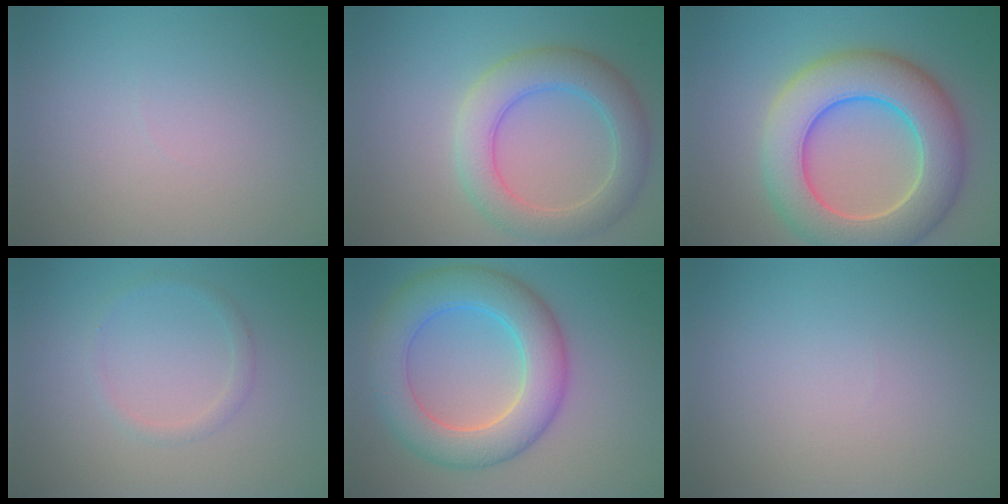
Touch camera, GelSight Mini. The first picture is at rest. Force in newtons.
{"total": 5.4, "press": 5.4, "slide": 0.3}
{"total": 10.1, "press": 10.1, "slide": 0.8}
{"total": 1.2, "press": 1.2, "slide": 0.0}
{"total": 8.0, "press": 8.0, "slide": 0.1}
{"total": 0.0}